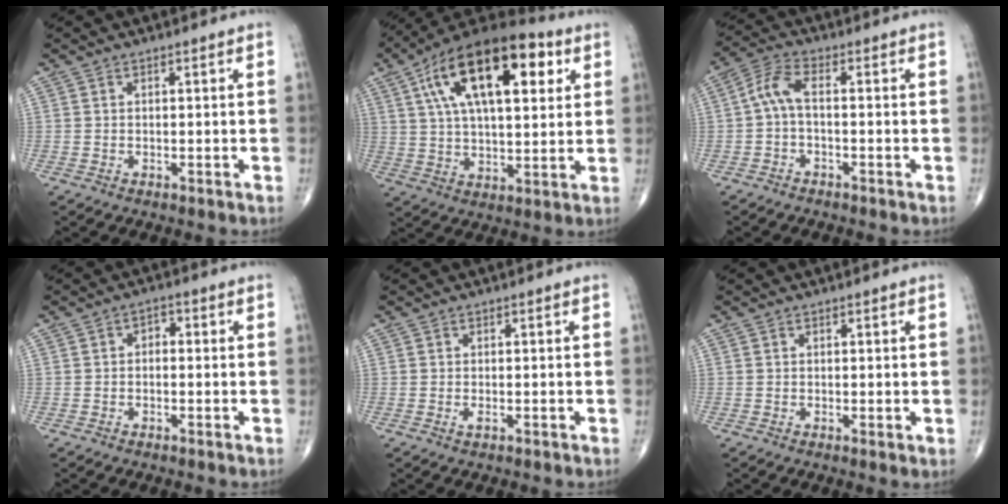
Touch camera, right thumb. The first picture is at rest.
{"total": 23.3, "force": [8.5, 10.6, 18.9], "torque": [-0.308, 0.005, 0.138]}
{"total": 4.9, "force": [-0.6, 1.9, 4.5], "torque": [-0.099, 0.021, -0.021]}
{"total": 1.7, "force": [0.0, 1.2, 1.3], "torque": [-0.009, 0.005, -0.007]}
{"total": 0.8, "force": [-0.3, 0.3, 0.7], "torque": [-0.010, -0.001, -0.006]}
{"total": 0.8, "force": [0.1, 0.2, 0.8], "torque": [-0.013, -0.004, 0.000]}